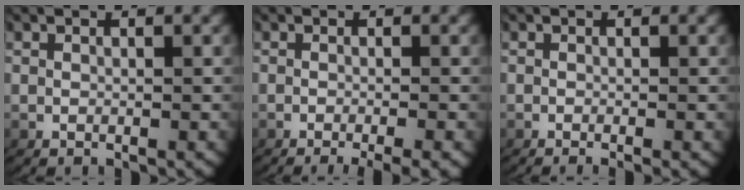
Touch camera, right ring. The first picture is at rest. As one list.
[{"total": 4.5, "force": [-3.5, 1.0, 2.7], "torque": [-0.025, -0.003, -0.050]}, {"total": 1.5, "force": [-1.2, 0.2, 0.9], "torque": [-0.007, 0.001, -0.020]}]